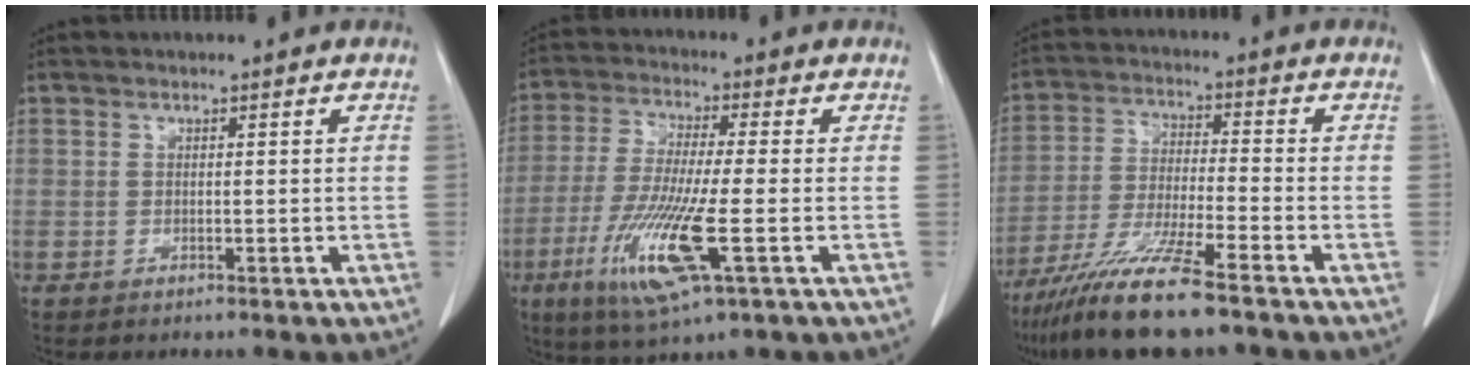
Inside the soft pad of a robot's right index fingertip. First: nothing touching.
{"total": 13.1, "force": [-4.5, 0.9, 12.3], "torque": [-0.258, -0.030, -0.085]}
{"total": 12.0, "force": [-9.0, -0.1, 8.0], "torque": [-0.155, -0.037, -0.163]}